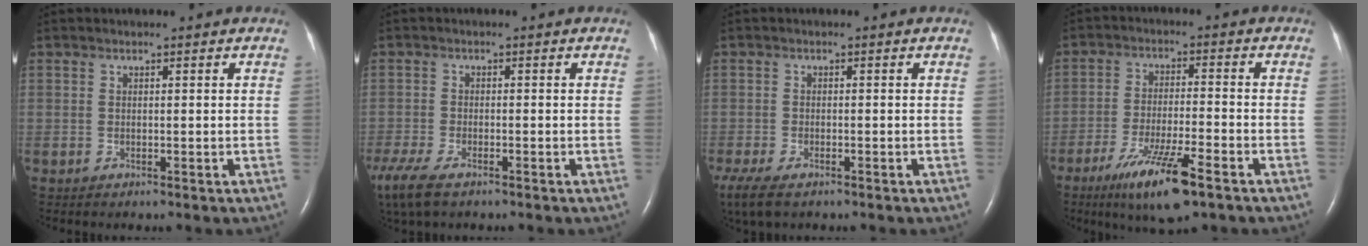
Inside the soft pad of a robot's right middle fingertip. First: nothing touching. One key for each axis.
{"total": 9.7, "fx": -6.6, "fy": 3.8, "fz": 6.0, "tx": -0.140, "ty": -0.024, "tz": -0.113}
{"total": 8.7, "fx": -5.9, "fy": 3.7, "fz": 5.1, "tx": -0.115, "ty": -0.020, "tz": -0.097}
{"total": 10.5, "fx": -6.3, "fy": 1.0, "fz": 8.3, "tx": -0.161, "ty": -0.025, "tz": -0.107}